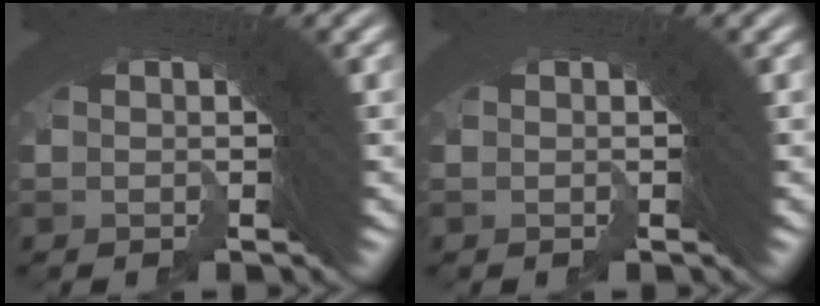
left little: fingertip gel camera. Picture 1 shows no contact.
{"total": 0.0}